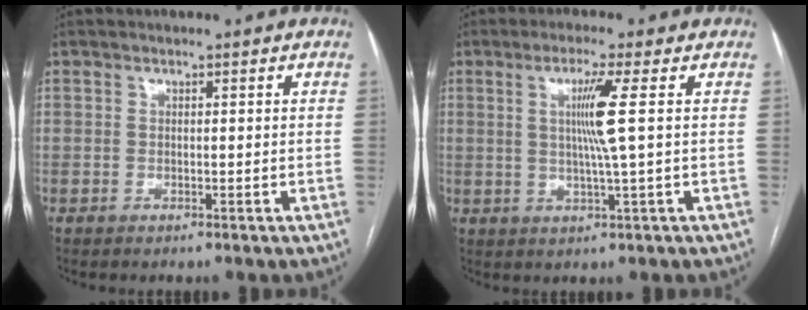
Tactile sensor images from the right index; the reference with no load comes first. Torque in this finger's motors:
{"motor_torque": [0.14, 0.00, 0.18, 0.09]}